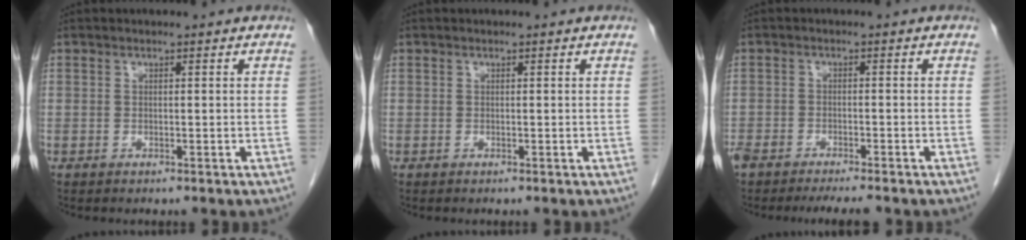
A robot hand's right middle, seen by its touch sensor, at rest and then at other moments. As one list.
[{"total": 0.0}, {"total": 7.4, "force": [-6.2, 1.5, 3.8], "torque": [-0.062, -0.006, -0.099]}]